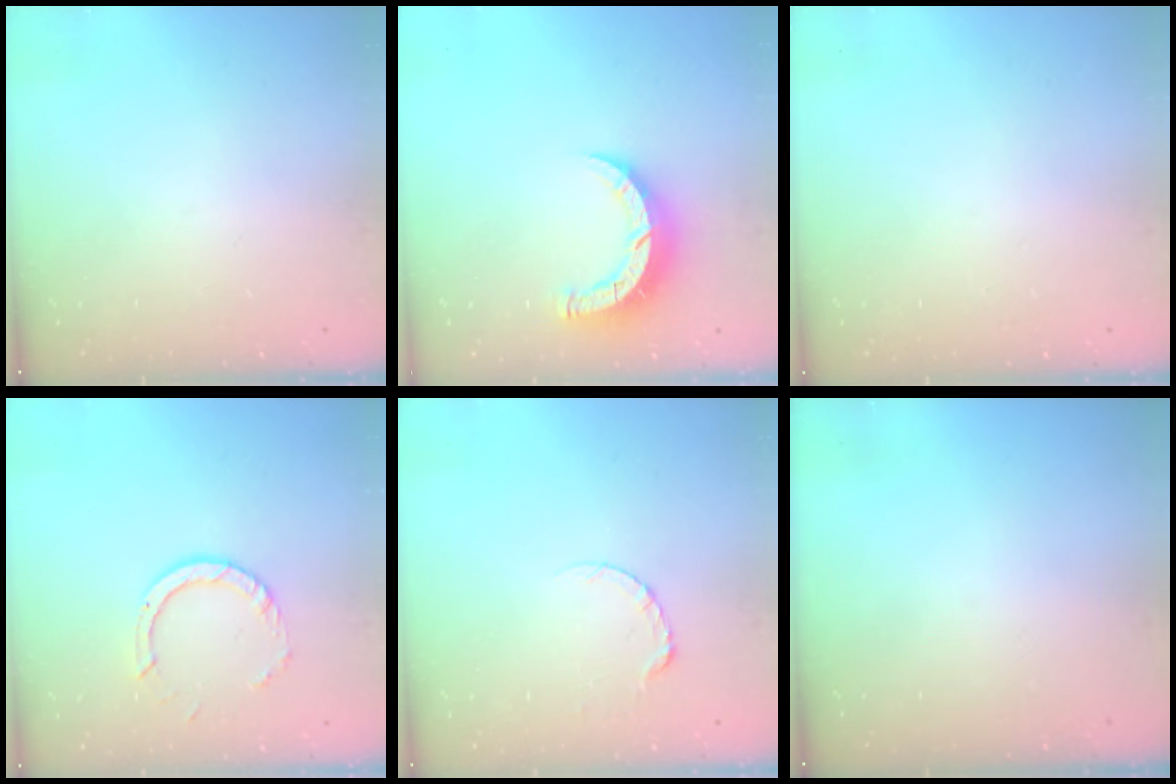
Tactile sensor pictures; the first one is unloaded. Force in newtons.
{"total": 7.9, "press": 7.9, "slide": 0.5}
{"total": 2.6, "press": 2.6, "slide": 0.2}
{"total": 4.2, "press": 4.2, "slide": 0.3}
{"total": 3.9, "press": 3.8, "slide": 0.5}
{"total": 0.0}